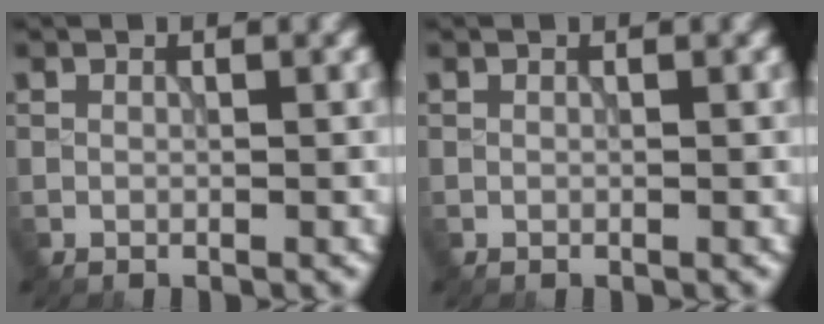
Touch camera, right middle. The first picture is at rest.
{"total": 0.0}